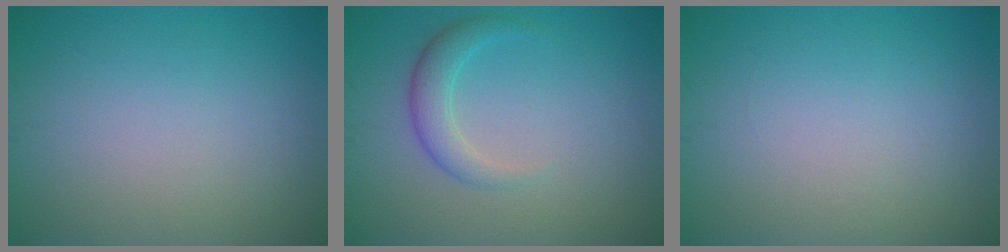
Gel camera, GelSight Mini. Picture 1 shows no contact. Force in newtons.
{"total": 2.5, "press": 2.5, "slide": 0.1}
{"total": 0.0}